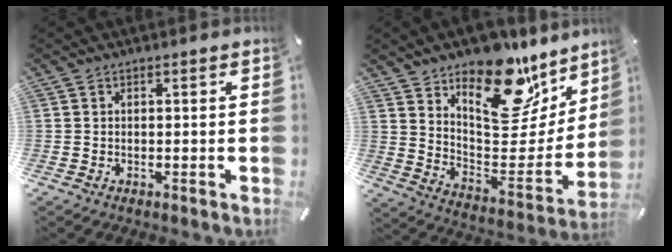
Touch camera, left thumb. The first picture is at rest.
{"total": 22.7, "force": [15.8, 11.6, 11.4], "torque": [-0.140, -0.122, 0.269]}